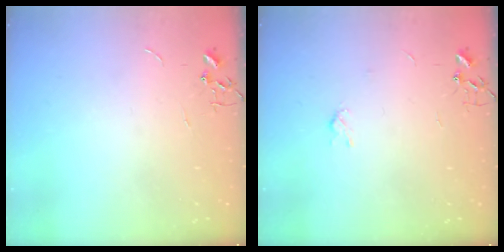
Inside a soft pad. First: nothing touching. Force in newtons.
{"total": 3.0, "press": 2.9, "slide": 0.6}